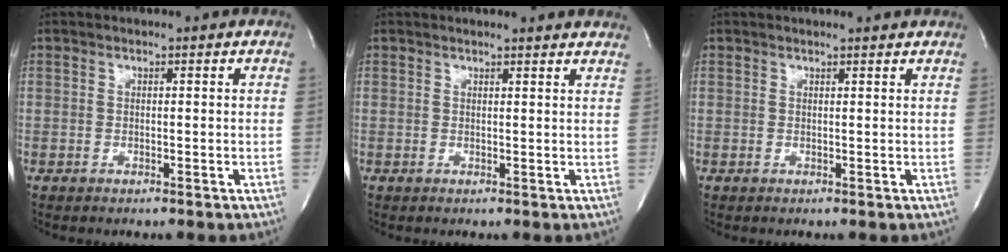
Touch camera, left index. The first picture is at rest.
{"total": 5.6, "force": [5.4, 0.4, 1.5], "torque": [-0.019, -0.004, 0.038]}
{"total": 1.9, "force": [1.8, 0.0, 0.5], "torque": [-0.014, 0.000, 0.014]}